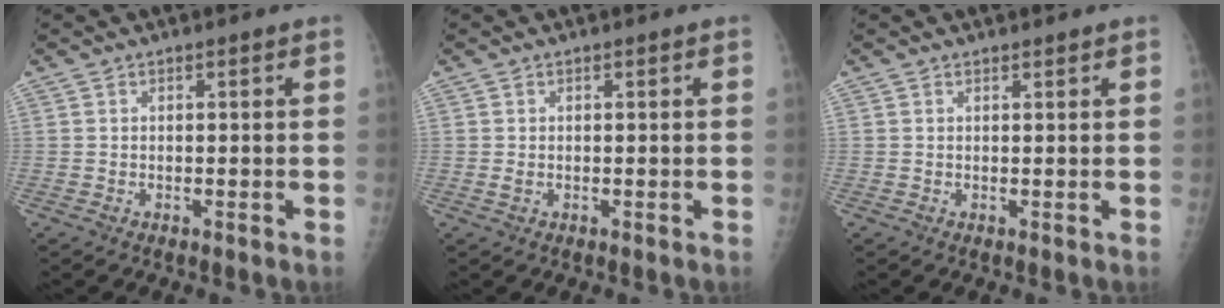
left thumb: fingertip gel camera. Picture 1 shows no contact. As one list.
[{"total": 1.0, "force": [0.1, 0.7, 0.8], "torque": [-0.015, 0.000, 0.002]}, {"total": 0.7, "force": [0.6, 0.3, 0.2], "torque": [-0.003, -0.005, 0.008]}]